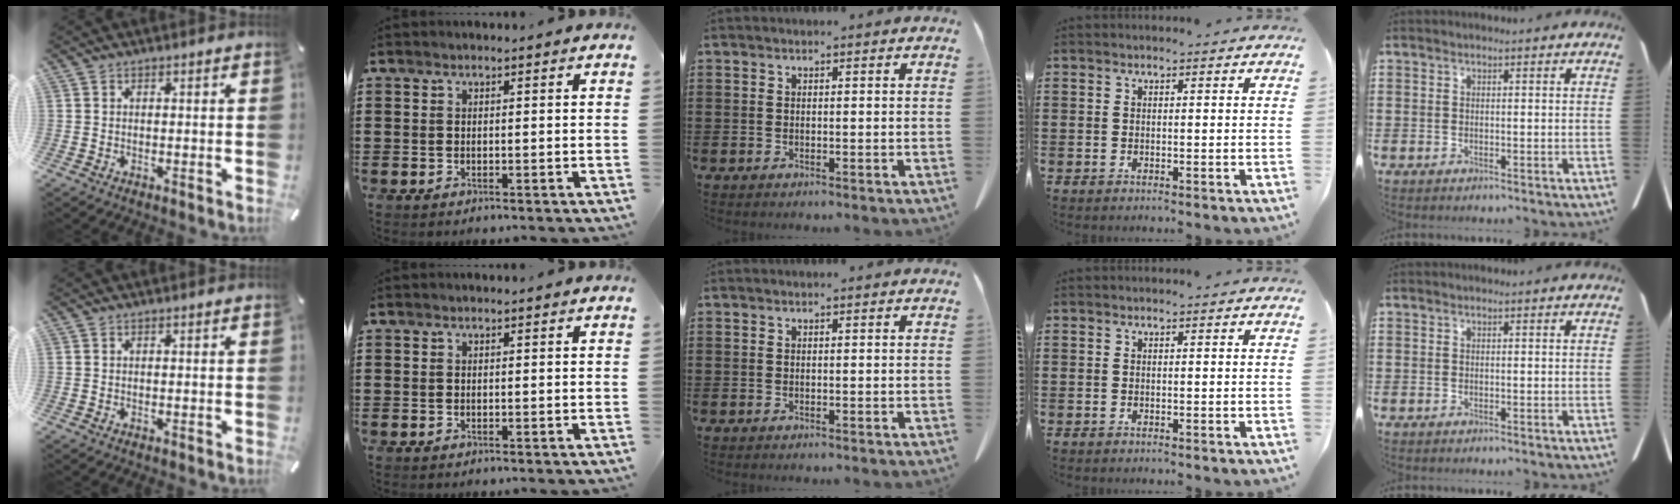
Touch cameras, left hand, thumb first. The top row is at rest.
{}